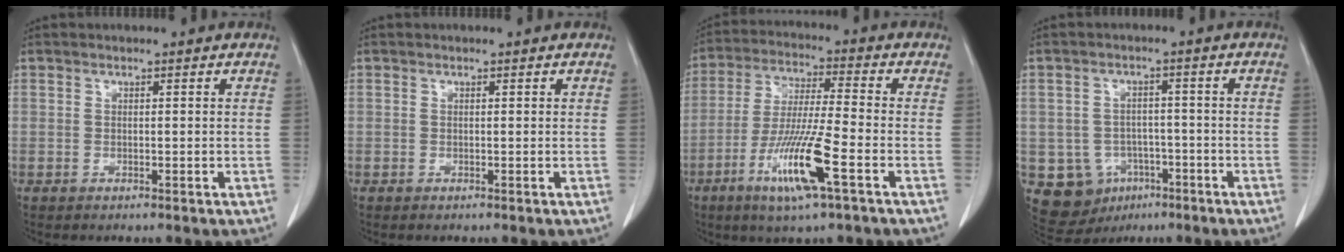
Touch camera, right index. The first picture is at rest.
{"total": 0.0}
{"total": 12.4, "force": [-5.3, 0.3, 11.2], "torque": [-0.221, -0.021, -0.101]}
{"total": 8.8, "force": [-3.4, 7.8, 2.2], "torque": [-0.045, 0.014, -0.037]}